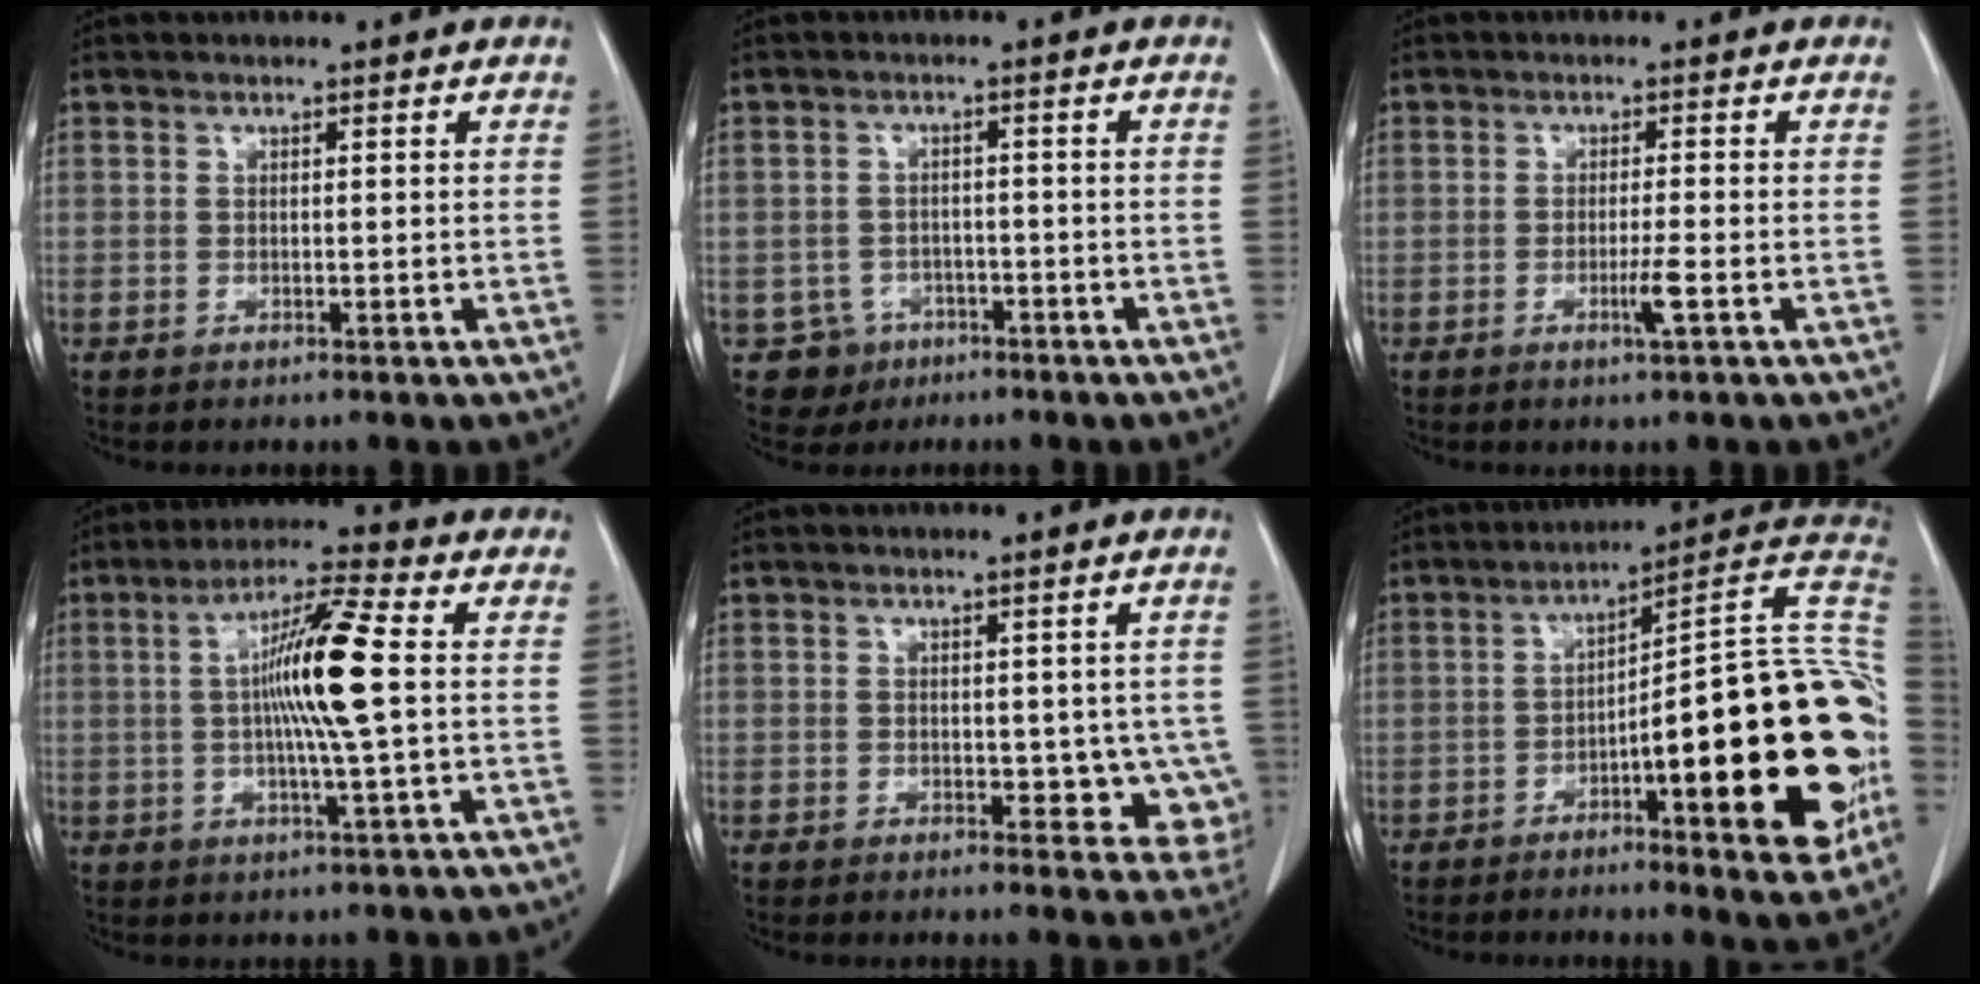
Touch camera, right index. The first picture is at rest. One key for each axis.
{"total": 4.8, "fx": -2.1, "fy": 4.3, "fz": -0.1, "tx": 0.006, "ty": 0.012, "tz": -0.026}
{"total": 2.7, "fx": -1.0, "fy": -0.4, "fz": 2.5, "tx": -0.047, "ty": -0.006, "tz": -0.019}
{"total": 11.1, "fx": 0.7, "fy": -0.4, "fz": 11.0, "tx": -0.200, "ty": 0.002, "tz": 0.006}
{"total": 5.5, "fx": -0.1, "fy": 3.6, "fz": 4.2, "tx": -0.019, "ty": 0.001, "tz": 0.004}
{"total": 25.9, "fx": -5.4, "fy": 3.9, "fz": 25.0, "tx": -0.266, "ty": 0.022, "tz": -0.070}